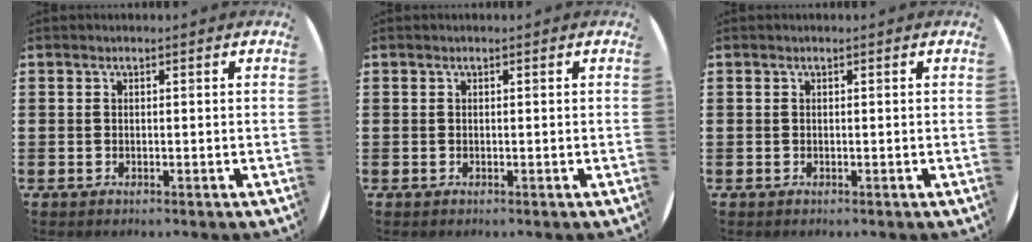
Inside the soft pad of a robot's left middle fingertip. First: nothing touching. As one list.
[{"total": 0.0}, {"total": 0.0}]